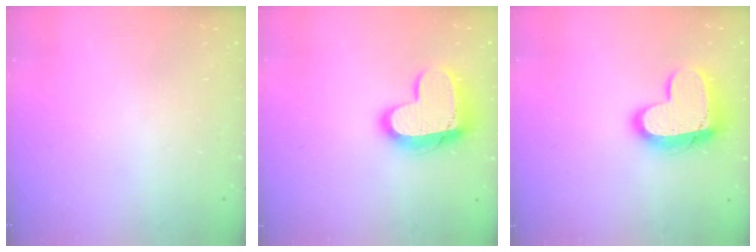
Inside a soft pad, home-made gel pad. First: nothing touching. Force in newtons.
{"total": 16.6, "press": 16.5, "slide": 1.4}
{"total": 16.6, "press": 16.5, "slide": 1.4}